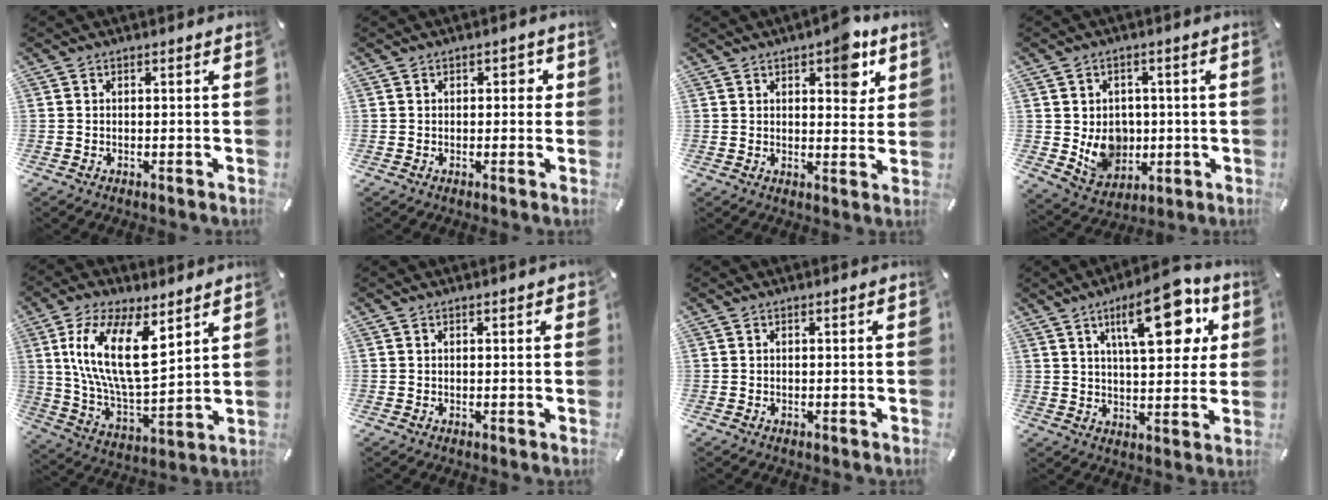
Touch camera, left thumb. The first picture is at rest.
{"total": 1.5, "force": [0.2, 1.2, 0.9], "torque": [-0.003, 0.002, -0.004]}
{"total": 8.9, "force": [4.8, 4.5, 5.9], "torque": [-0.053, -0.027, 0.075]}
{"total": 8.9, "force": [0.2, 8.2, 3.5], "torque": [-0.065, -0.007, 0.012]}
{"total": 17.7, "force": [7.7, 7.7, 13.9], "torque": [-0.293, -0.032, 0.129]}
{"total": 0.8, "force": [0.3, 0.2, 0.7], "torque": [-0.005, 0.000, 0.003]}
{"total": 0.0}
{"total": 18.4, "force": [8.0, 7.5, 14.8], "torque": [-0.209, -0.020, 0.121]}